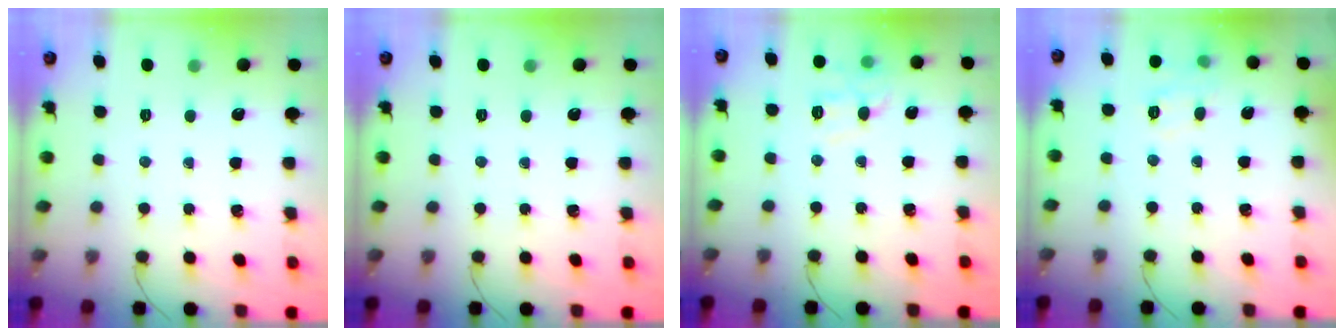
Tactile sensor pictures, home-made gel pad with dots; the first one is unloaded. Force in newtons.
{"total": 0.0}
{"total": 9.2, "press": 9.1, "slide": 1.0}
{"total": 6.0, "press": 5.9, "slide": 1.0}